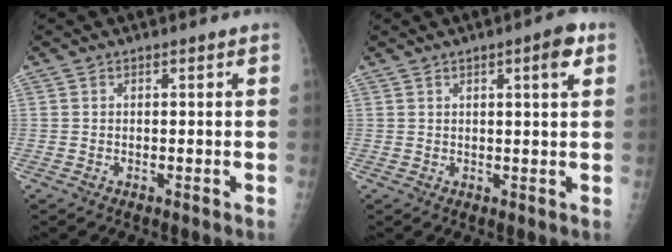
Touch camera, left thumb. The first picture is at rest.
{"total": 4.5, "force": [2.0, 0.8, 3.9], "torque": [-0.051, -0.005, 0.026]}